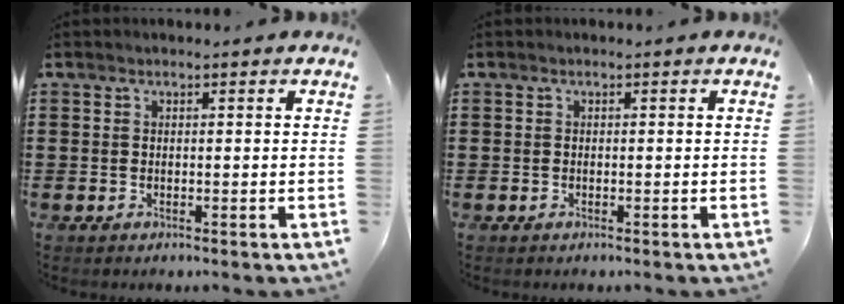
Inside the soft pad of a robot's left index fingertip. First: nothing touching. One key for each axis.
{"total": 0.0}